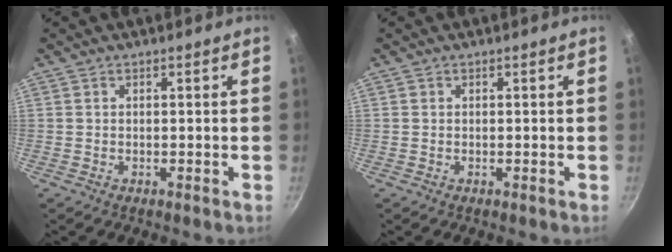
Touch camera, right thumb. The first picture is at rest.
{"total": 0.0}